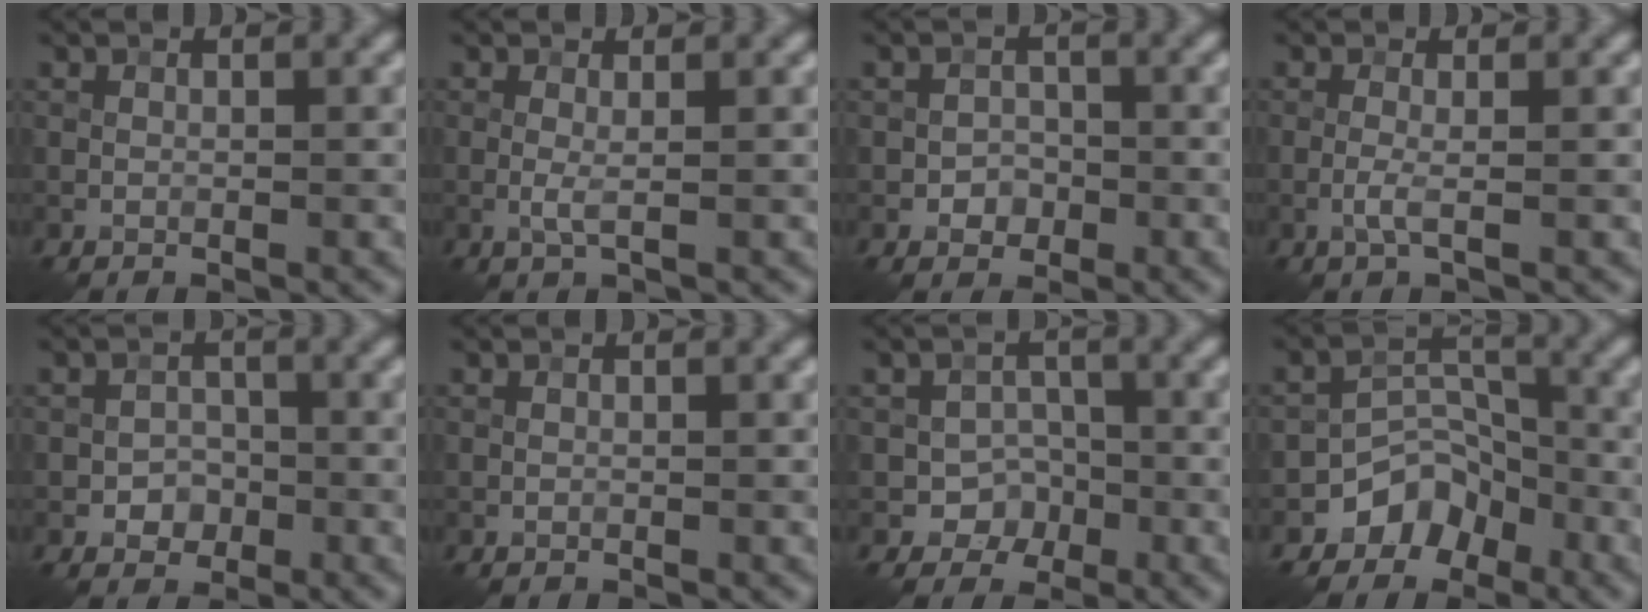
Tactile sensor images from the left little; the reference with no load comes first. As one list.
[{"total": 1.2, "force": [0.0, 0.1, 1.2], "torque": [-0.028, -0.002, -0.001]}, {"total": 1.8, "force": [-0.7, 1.5, 0.7], "torque": [-0.006, 0.001, -0.015]}, {"total": 1.5, "force": [-0.4, 0.2, 1.5], "torque": [-0.032, -0.001, -0.012]}, {"total": 2.1, "force": [-0.9, 1.8, 0.8], "torque": [-0.005, 0.001, -0.018]}, {"total": 0.0}, {"total": 3.2, "force": [-1.3, 2.8, 0.9], "torque": [0.000, 0.010, -0.022]}, {"total": 4.7, "force": [-3.0, 3.3, 1.5], "torque": [-0.007, 0.003, -0.054]}]